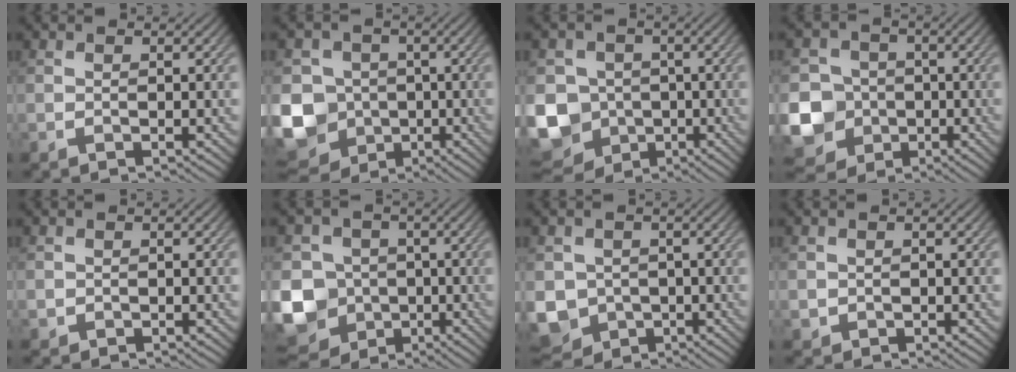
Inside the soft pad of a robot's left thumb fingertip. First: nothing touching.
{"total": 13.4, "force": [-2.9, 12.0, 5.2], "torque": [-0.160, -0.028, -0.078]}
{"total": 12.4, "force": [-3.1, 11.0, 4.8], "torque": [-0.144, -0.030, -0.080]}
{"total": 13.4, "force": [-4.3, 12.1, 3.9], "torque": [-0.145, -0.044, -0.091]}
{"total": 0.7, "force": [0.1, 0.7, 0.1], "torque": [-0.004, -0.005, 0.004]}
{"total": 13.3, "force": [-3.2, 11.9, 4.9], "torque": [-0.154, -0.030, -0.082]}
{"total": 6.8, "force": [-1.4, 6.0, 2.8], "torque": [-0.080, -0.029, -0.029]}
{"total": 1.0, "force": [0.2, 1.0, 0.1], "torque": [-0.006, -0.008, 0.005]}